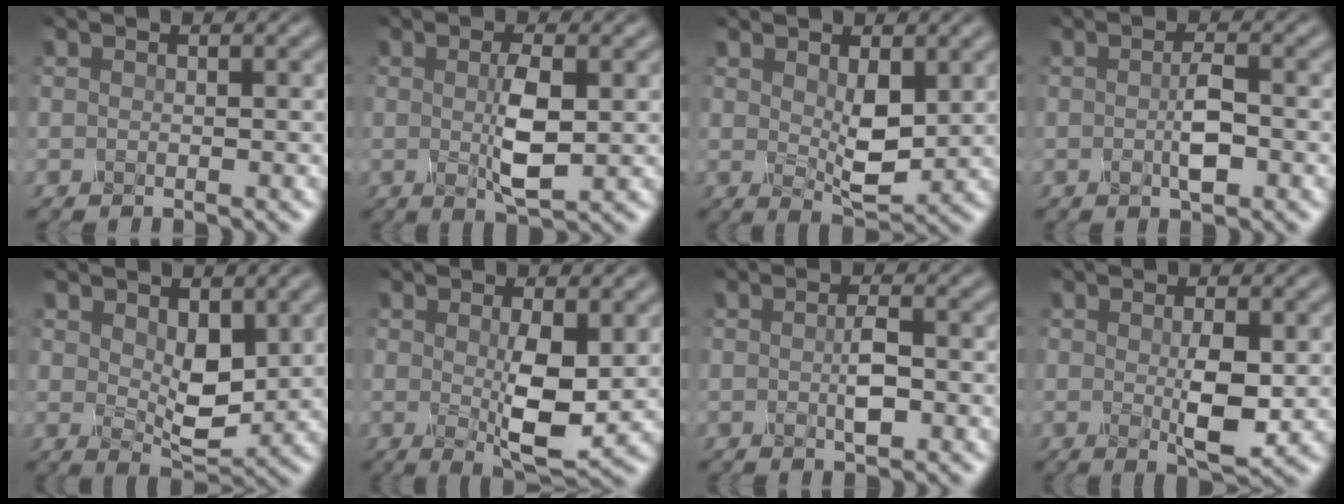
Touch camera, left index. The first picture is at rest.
{"total": 3.3, "force": [0.1, 0.5, 3.2], "torque": [-0.078, -0.004, 0.012]}
{"total": 3.3, "force": [0.7, 1.5, 2.9], "torque": [-0.069, -0.006, 0.025]}
{"total": 1.9, "force": [-0.3, 0.1, 1.9], "torque": [-0.047, 0.000, 0.000]}
{"total": 3.8, "force": [0.9, 2.2, 3.0], "torque": [-0.071, -0.008, 0.031]}
{"total": 4.6, "force": [0.2, 1.1, 4.4], "torque": [-0.095, -0.012, 0.014]}
{"total": 1.5, "force": [-0.2, 0.0, 1.5], "torque": [-0.040, 0.000, 0.003]}
{"total": 3.3, "force": [-0.1, 0.6, 3.3], "torque": [-0.074, -0.006, 0.008]}